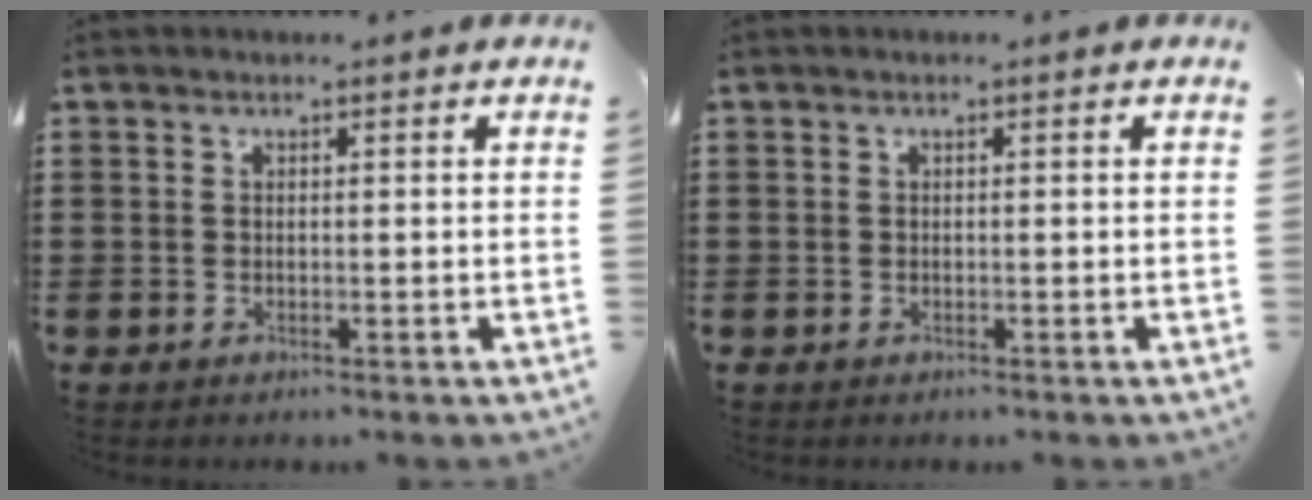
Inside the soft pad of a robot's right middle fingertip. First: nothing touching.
{"total": 0.0}